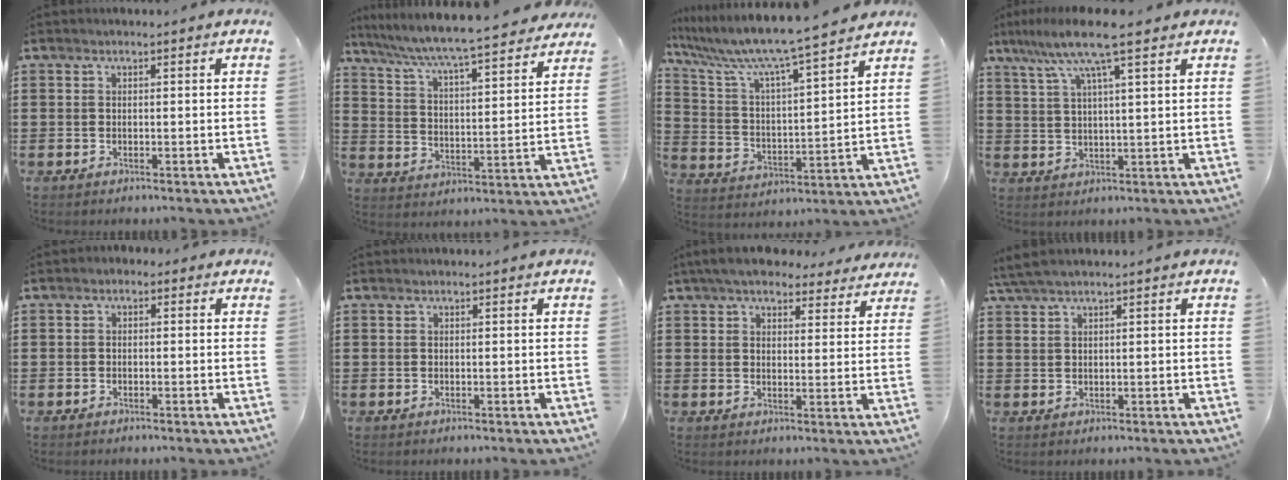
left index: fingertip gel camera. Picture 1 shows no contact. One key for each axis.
{"total": 5.8, "fx": 5.3, "fy": -0.3, "fz": 2.3, "tx": -0.071, "ty": -0.041, "tz": 0.083}
{"total": 7.9, "fx": 7.0, "fy": -0.3, "fz": 3.7, "tx": -0.103, "ty": -0.052, "tz": 0.112}
{"total": 9.1, "fx": 6.3, "fy": 0.4, "fz": 6.6, "tx": -0.142, "ty": -0.010, "tz": 0.112}
{"total": 1.0, "fx": -0.7, "fy": 0.7, "fz": 0.3, "tx": -0.008, "ty": 0.004, "tz": -0.016}
{"total": 0.0}
{"total": 5.8, "fx": 5.3, "fy": 1.6, "fz": 1.7, "tx": -0.051, "ty": -0.007, "tz": 0.099}
{"total": 2.3, "fx": 1.6, "fy": 0.2, "fz": 1.7, "tx": -0.035, "ty": 0.000, "tz": 0.031}